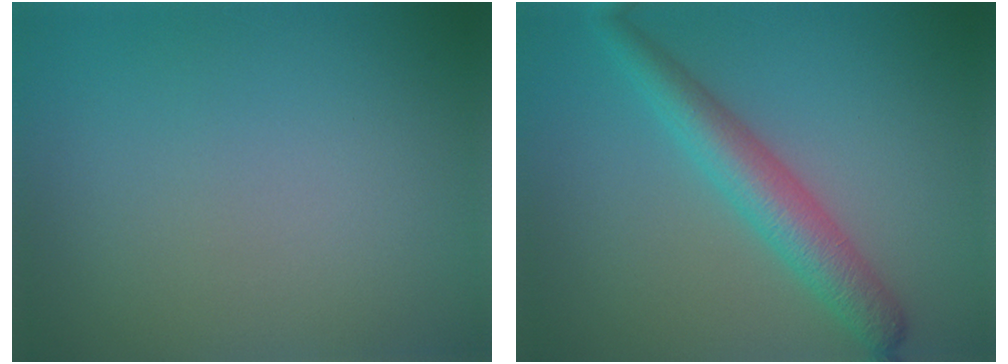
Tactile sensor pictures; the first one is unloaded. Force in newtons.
{"total": 4.5, "press": 4.5, "slide": 0.1}